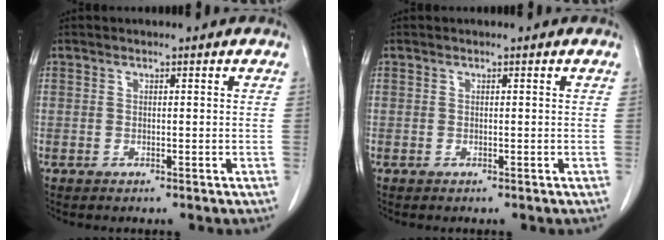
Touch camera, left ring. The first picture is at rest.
{"total": 0.0}